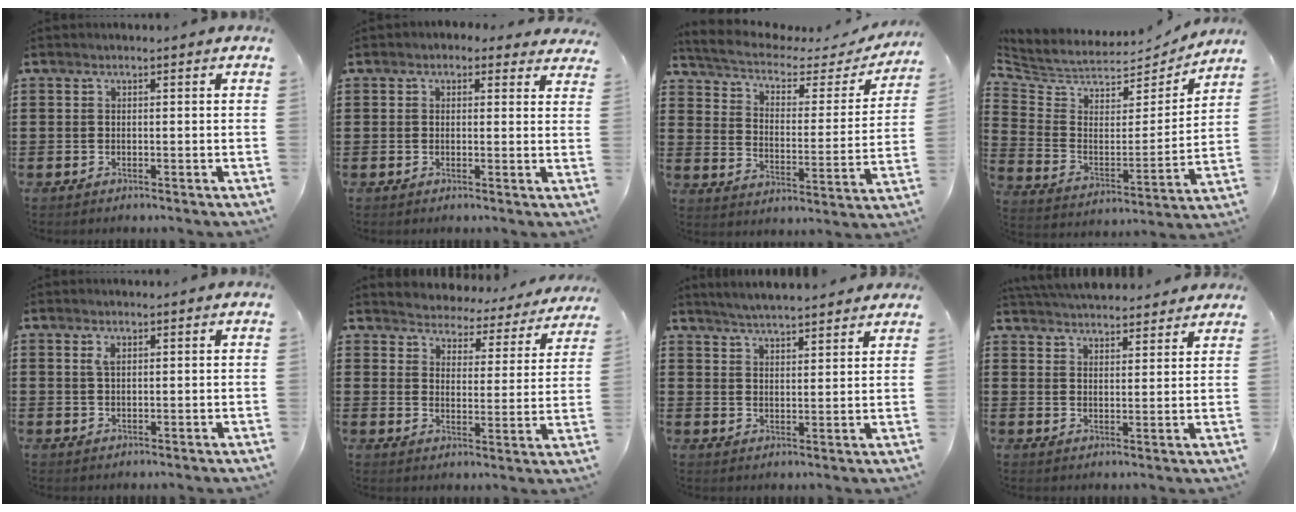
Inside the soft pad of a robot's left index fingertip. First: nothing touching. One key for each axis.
{"total": 1.6, "fx": 1.2, "fy": 1.0, "fz": 0.4, "tx": -0.014, "ty": 0.008, "tz": 0.021}
{"total": 4.2, "fx": 3.1, "fy": 1.8, "fz": 2.2, "tx": -0.063, "ty": -0.020, "tz": 0.046}
{"total": 5.0, "fx": 4.5, "fy": 1.9, "fz": 0.6, "tx": -0.047, "ty": -0.045, "tz": 0.075}
{"total": 1.6, "fx": 0.8, "fy": 0.7, "fz": 1.3, "tx": -0.029, "ty": 0.004, "tz": 0.014}
{"total": 3.8, "fx": 3.7, "fy": 0.3, "fz": -0.7, "tx": -0.013, "ty": -0.037, "tz": 0.058}
{"total": 4.0, "fx": 4.0, "fy": -0.1, "fz": 0.6, "tx": -0.024, "ty": -0.014, "tz": 0.072}
{"total": 4.6, "fx": 4.5, "fy": 0.6, "fz": 0.6, "tx": -0.028, "ty": -0.018, "tz": 0.081}